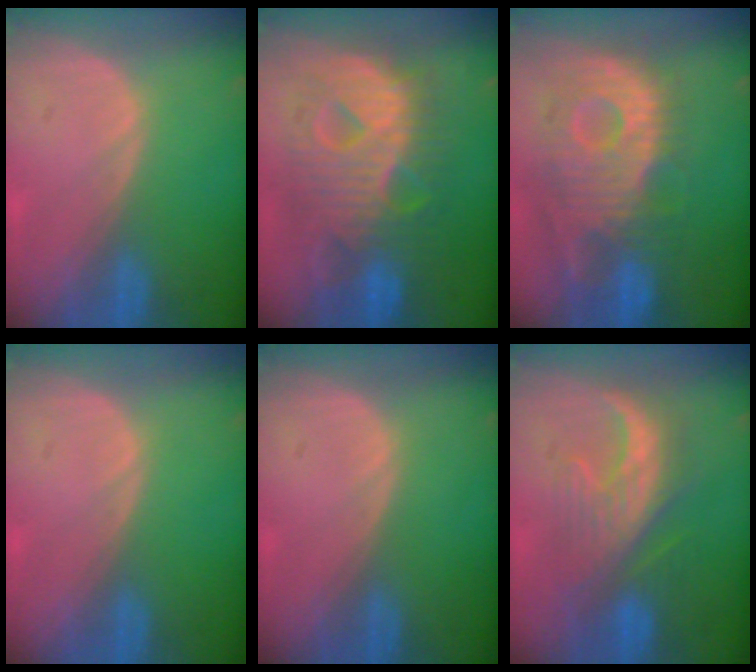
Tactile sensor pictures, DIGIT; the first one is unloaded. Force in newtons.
{"total": 12.7, "press": 12.6, "slide": 1.2}
{"total": 11.9, "press": 10.7, "slide": 5.2}
{"total": 0.0}
{"total": 0.0}
{"total": 8.6, "press": 8.5, "slide": 1.0}